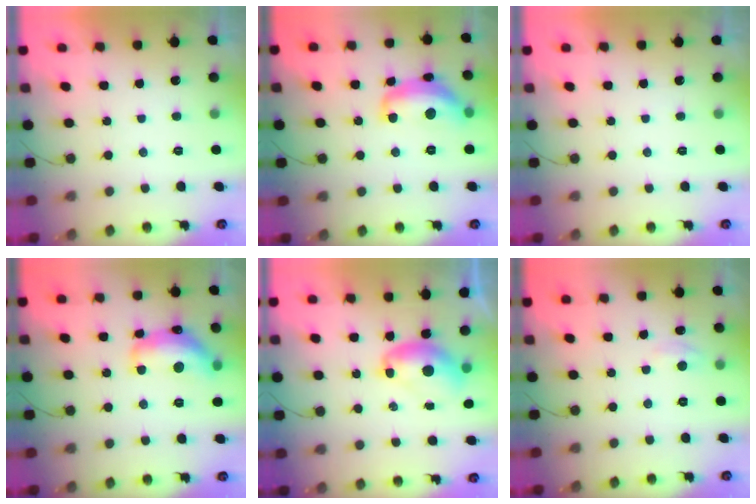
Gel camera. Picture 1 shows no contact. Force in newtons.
{"total": 14.1, "press": 14.1, "slide": 0.9}
{"total": 0.0}
{"total": 17.4, "press": 17.4, "slide": 1.1}
{"total": 9.3, "press": 9.3, "slide": 1.1}
{"total": 3.2, "press": 3.1, "slide": 0.4}